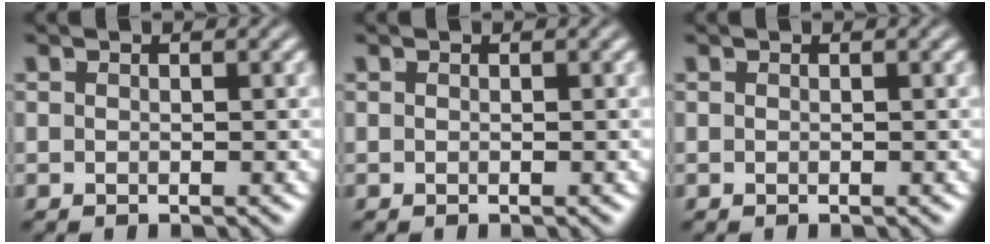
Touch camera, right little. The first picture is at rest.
{"total": 0.0}
{"total": 0.0}